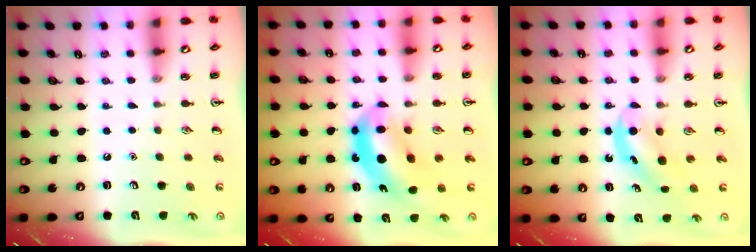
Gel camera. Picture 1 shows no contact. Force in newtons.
{"total": 10.0, "press": 9.6, "slide": 3.0}
{"total": 4.8, "press": 4.7, "slide": 0.6}